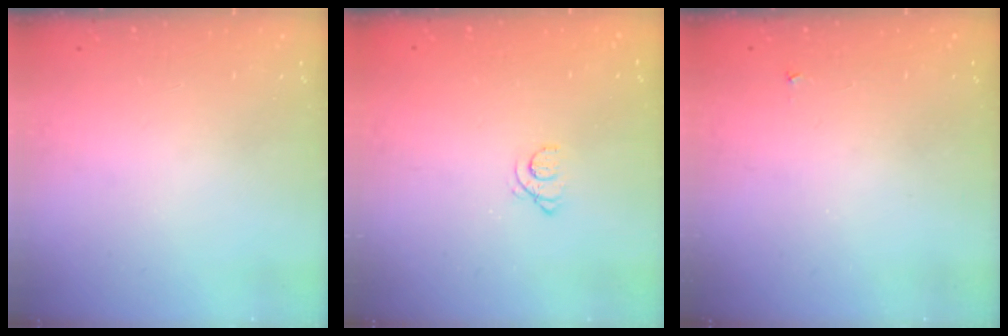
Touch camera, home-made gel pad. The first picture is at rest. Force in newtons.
{"total": 1.2, "press": 1.2, "slide": 0.1}
{"total": 2.6, "press": 2.5, "slide": 0.4}